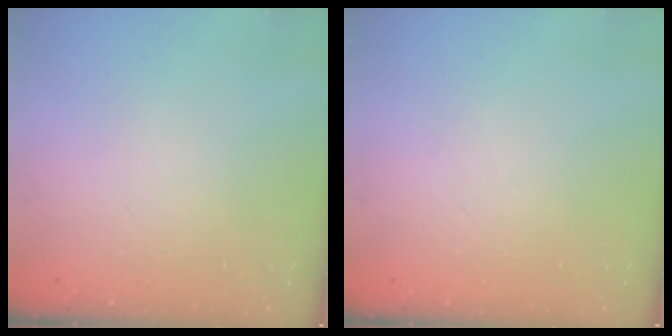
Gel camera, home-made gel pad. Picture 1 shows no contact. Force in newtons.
{"total": 0.0}